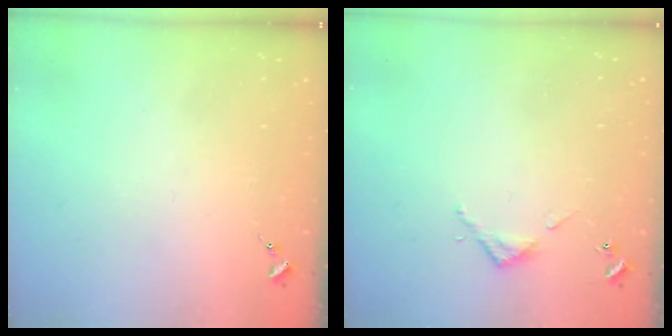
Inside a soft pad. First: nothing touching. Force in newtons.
{"total": 3.2, "press": 3.2, "slide": 0.2}